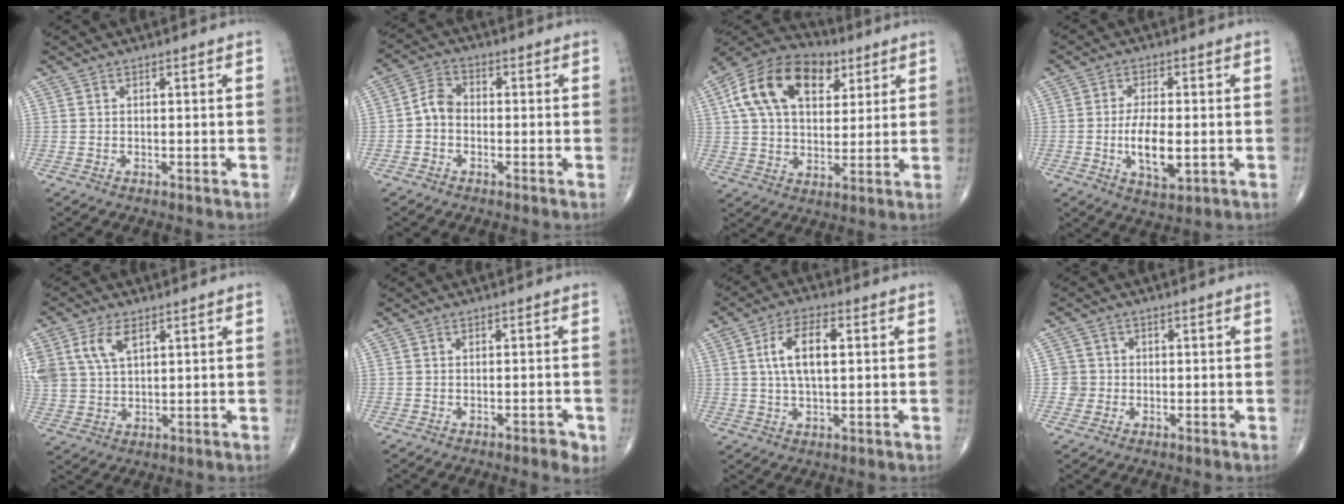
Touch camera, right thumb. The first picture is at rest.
{"total": 4.5, "force": [-1.0, 3.4, 2.7], "torque": [-0.039, 0.017, -0.031]}
{"total": 19.2, "force": [7.3, 12.0, 13.1], "torque": [-0.214, 0.003, 0.119]}
{"total": 8.2, "force": [-1.4, 3.5, 7.3], "torque": [-0.127, -0.005, -0.021]}
{"total": 10.0, "force": [4.3, 5.9, 6.8], "torque": [-0.150, -0.003, 0.092]}
{"total": 2.5, "force": [-1.3, 0.9, 2.0], "torque": [-0.024, 0.005, -0.016]}
{"total": 8.8, "force": [1.7, 4.0, 7.7], "torque": [-0.137, 0.008, 0.027]}
{"total": 3.0, "force": [-0.4, 3.0, -0.1], "torque": [0.028, 0.010, -0.012]}